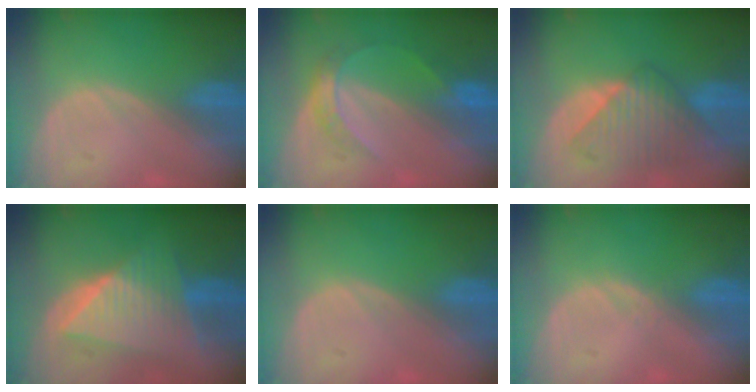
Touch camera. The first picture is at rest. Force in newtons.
{"total": 4.8, "press": 4.4, "slide": 1.8}
{"total": 8.8, "press": 8.0, "slide": 3.5}
{"total": 9.9, "press": 9.8, "slide": 0.6}
{"total": 0.0}
{"total": 0.8, "press": 0.6, "slide": 0.5}